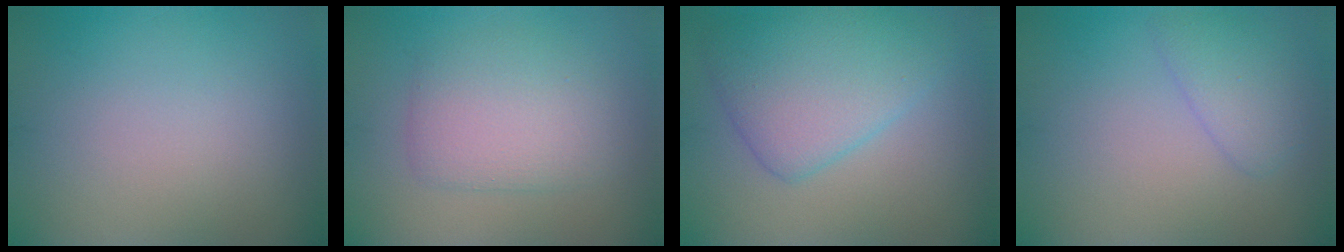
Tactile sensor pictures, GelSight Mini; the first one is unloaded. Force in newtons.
{"total": 4.0, "press": 4.0, "slide": 0.1}
{"total": 5.8, "press": 5.8, "slide": 0.1}
{"total": 2.4, "press": 2.4, "slide": 0.1}